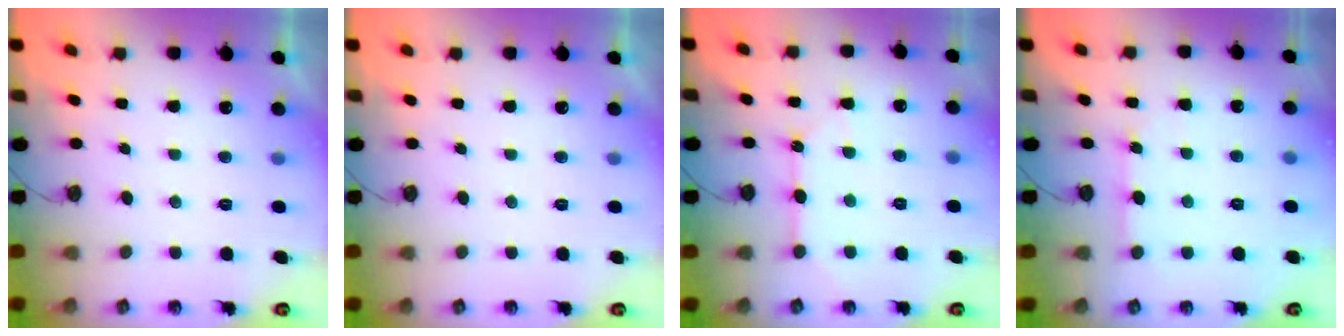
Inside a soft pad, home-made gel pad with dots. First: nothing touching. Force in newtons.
{"total": 0.0}
{"total": 8.8, "press": 8.8, "slide": 0.8}
{"total": 3.6, "press": 3.6, "slide": 0.1}